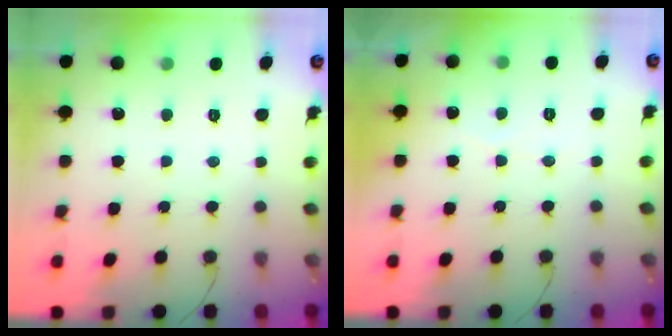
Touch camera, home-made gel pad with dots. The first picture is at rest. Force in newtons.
{"total": 1.9, "press": 1.9, "slide": 0.2}